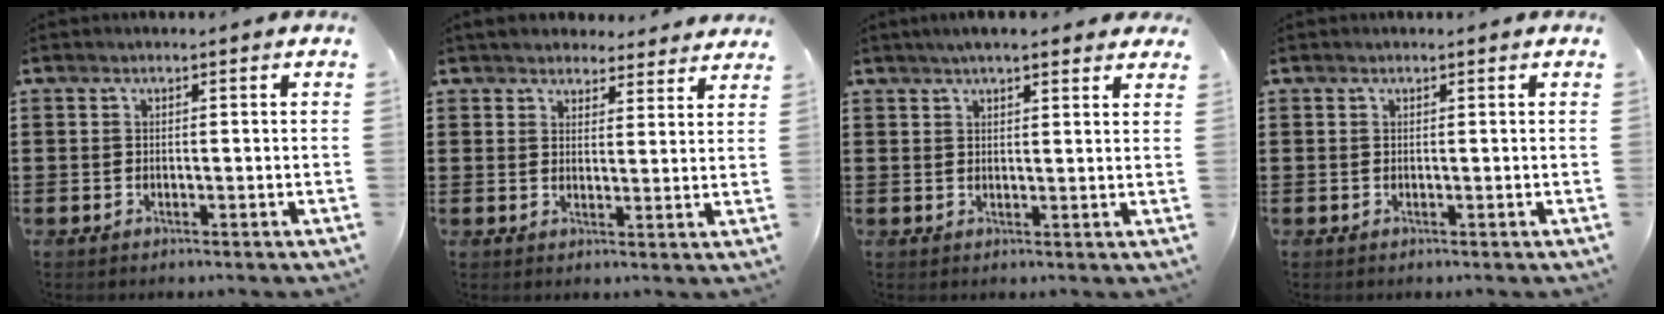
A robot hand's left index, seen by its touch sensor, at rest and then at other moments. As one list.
[{"total": 3.6, "force": [3.5, 0.8, 0.1], "torque": [-0.016, -0.010, 0.065]}, {"total": 3.5, "force": [2.9, 0.7, 1.9], "torque": [-0.044, 0.005, 0.052]}, {"total": 0.0}]